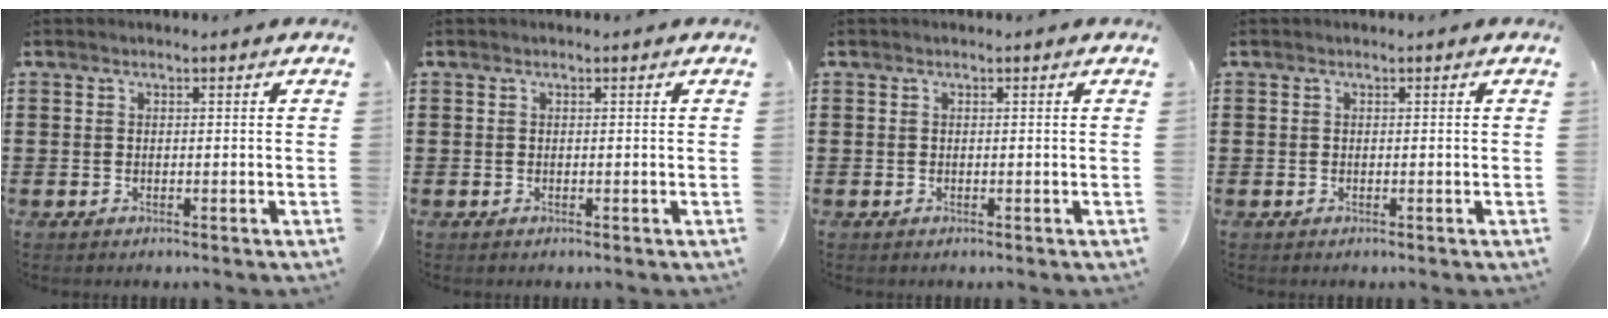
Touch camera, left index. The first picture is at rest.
{"total": 0.0}
{"total": 0.0}
{"total": 0.0}